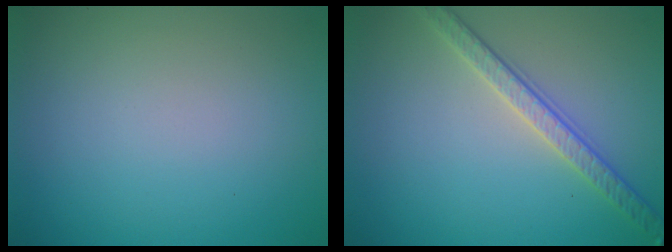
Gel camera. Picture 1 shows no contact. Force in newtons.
{"total": 3.4, "press": 3.0, "slide": 1.7}